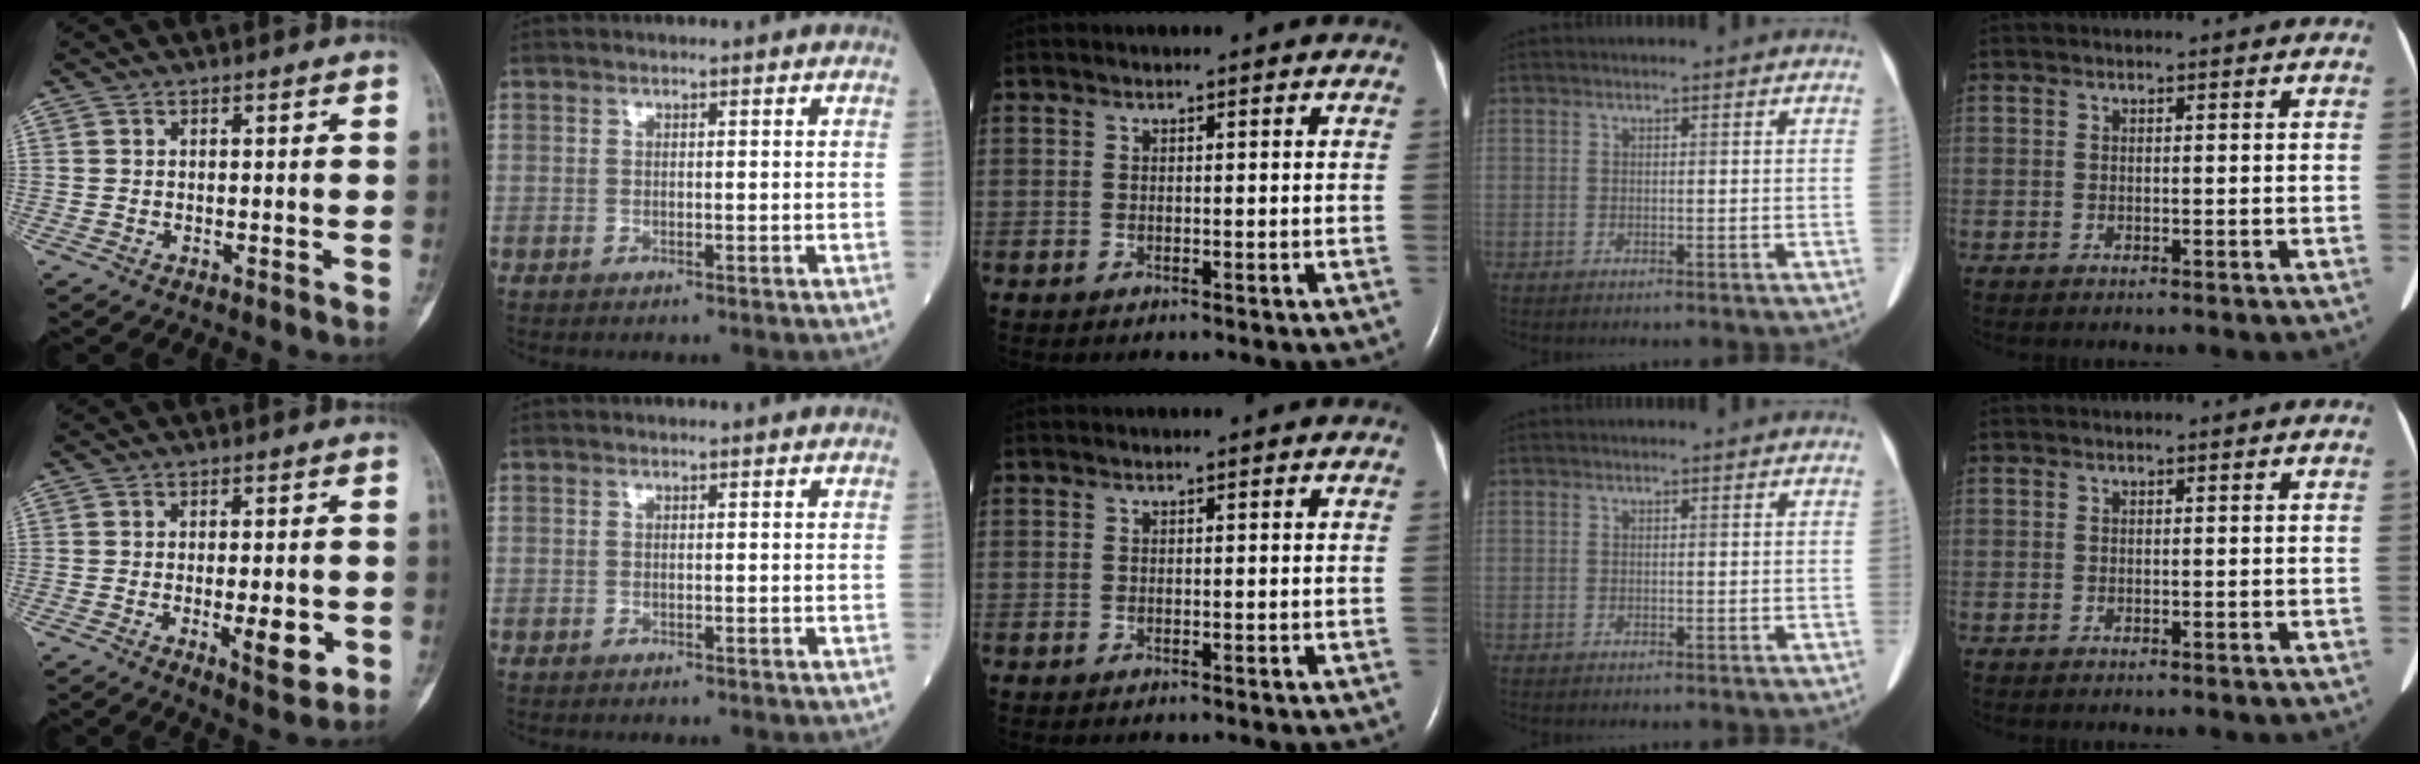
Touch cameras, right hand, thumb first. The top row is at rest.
{"thumb": {"total": 7.2, "force": [-1.8, 2.5, 6.5], "torque": [-0.089, -0.009, -0.020]}, "index": {"total": 0.6, "force": [-0.5, 0.2, 0.2], "torque": [-0.005, 0.000, -0.009]}}